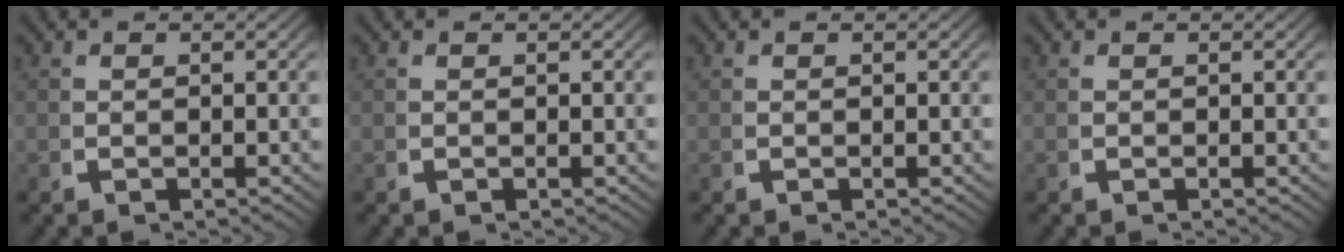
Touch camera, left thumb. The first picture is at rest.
{"total": 0.0}
{"total": 0.0}
{"total": 0.0}